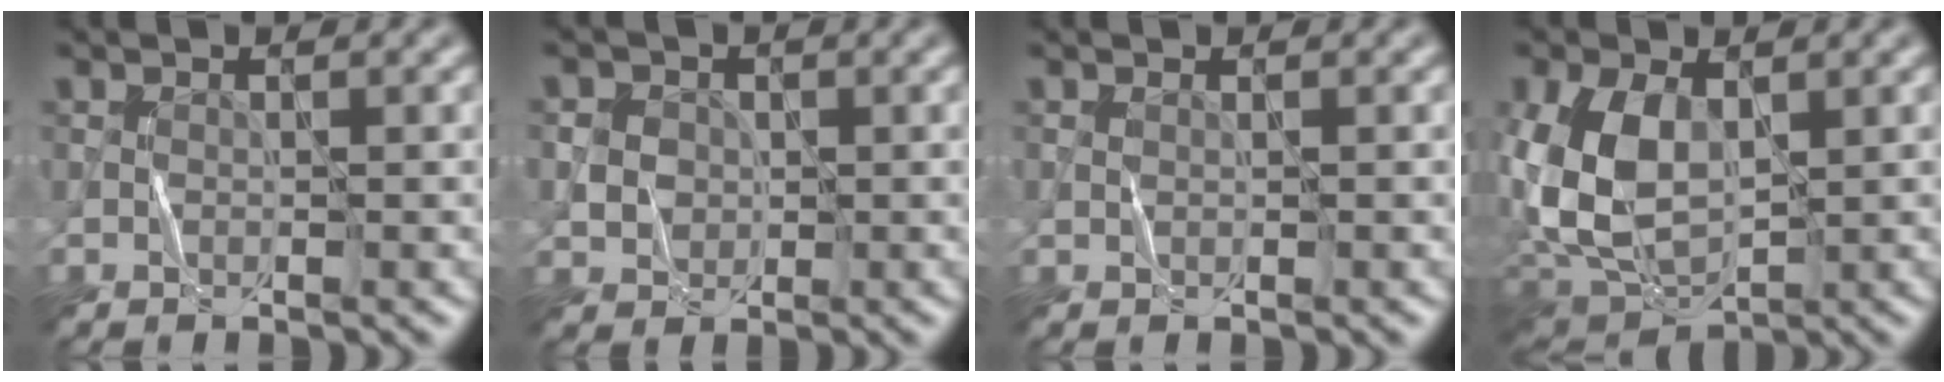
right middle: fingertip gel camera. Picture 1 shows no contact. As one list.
[{"total": 3.6, "force": [0.9, 3.2, 1.4], "torque": [-0.026, 0.007, 0.014]}, {"total": 0.0}, {"total": 9.1, "force": [0.7, 6.1, 6.8], "torque": [-0.176, -0.007, 0.016]}]